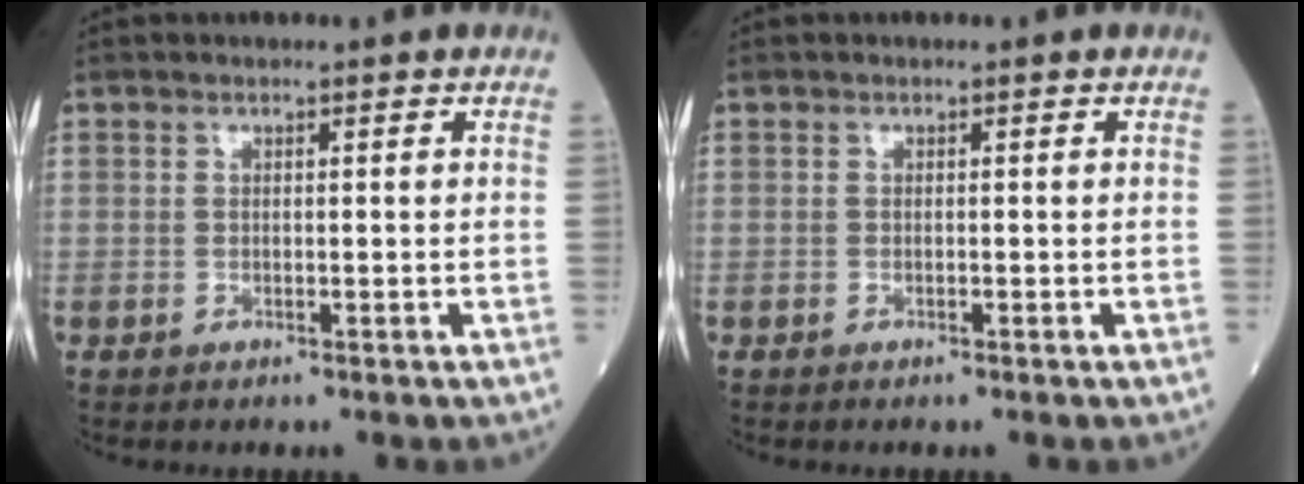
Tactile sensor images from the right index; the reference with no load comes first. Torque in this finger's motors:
{"motor_torque": [-0.05, 0.00, -0.01, -0.01]}